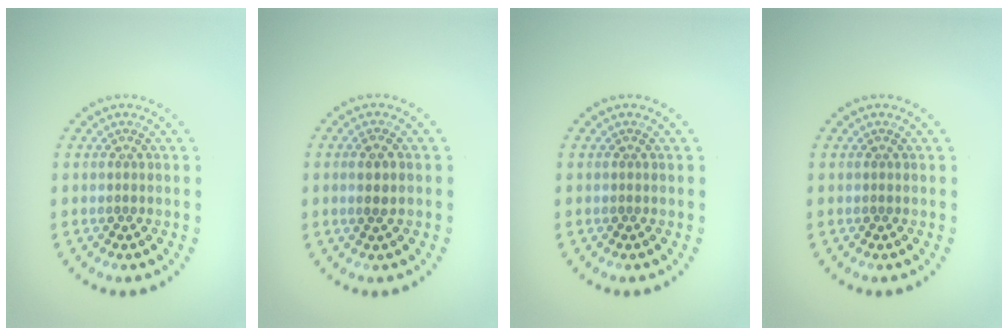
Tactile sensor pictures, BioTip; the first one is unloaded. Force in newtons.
{"total": 1.1, "press": 1.0, "slide": 0.6}
{"total": 0.0}
{"total": 0.0}